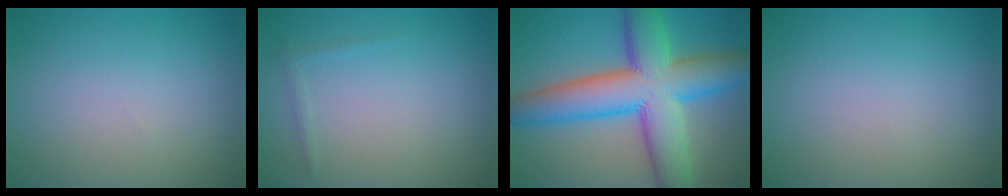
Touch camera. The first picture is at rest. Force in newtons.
{"total": 0.7, "press": 0.7, "slide": 0.0}
{"total": 12.3, "press": 12.3, "slide": 0.5}
{"total": 0.0}